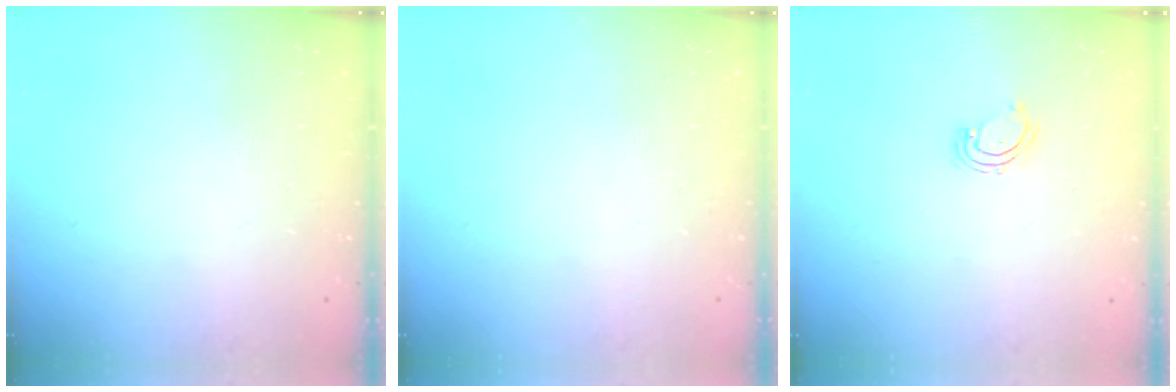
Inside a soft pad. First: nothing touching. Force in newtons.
{"total": 0.0}
{"total": 2.7, "press": 2.6, "slide": 0.5}